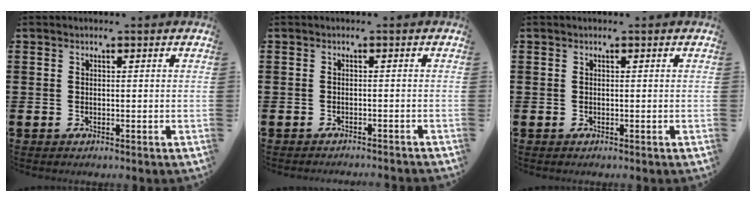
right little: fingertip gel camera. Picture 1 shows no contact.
{"total": 0.8, "force": [-0.8, -0.2, 0.0], "torque": [0.001, 0.002, -0.017]}
{"total": 0.0}